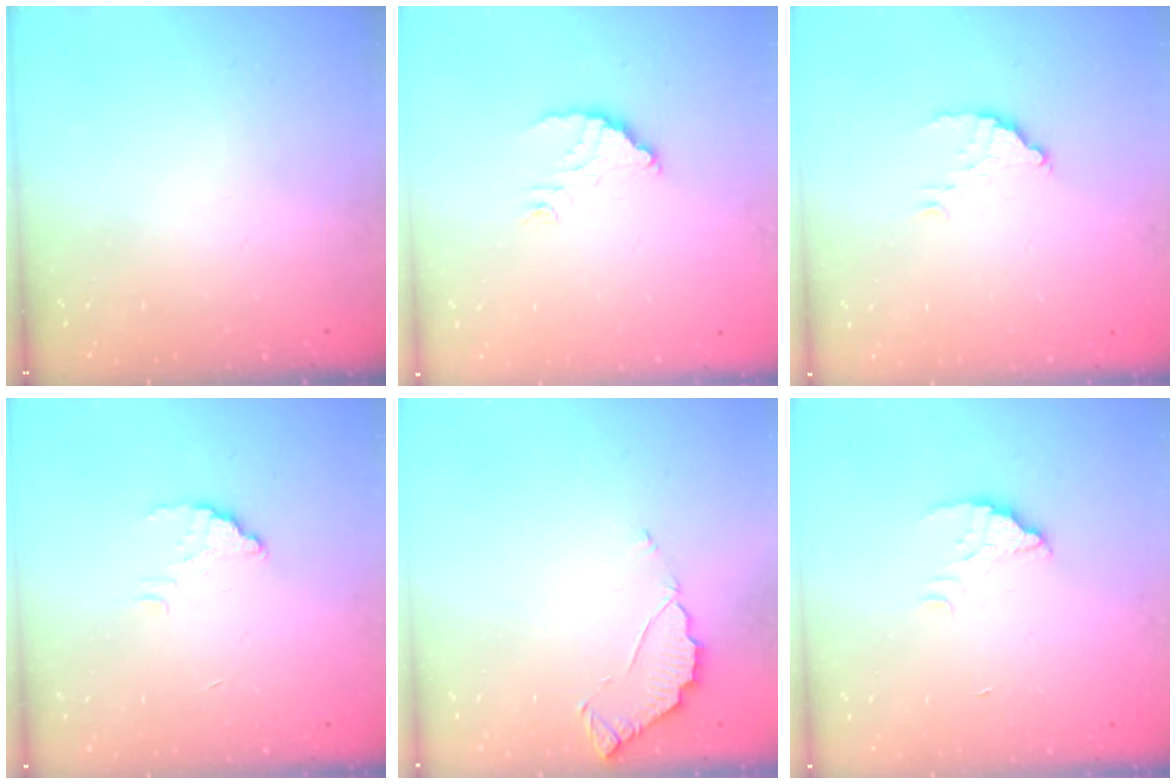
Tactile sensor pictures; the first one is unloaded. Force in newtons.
{"total": 3.4, "press": 3.4, "slide": 0.3}
{"total": 2.3, "press": 2.3, "slide": 0.0}
{"total": 1.8, "press": 1.8, "slide": 0.1}
{"total": 3.8, "press": 3.7, "slide": 0.3}
{"total": 2.4, "press": 2.4, "slide": 0.1}